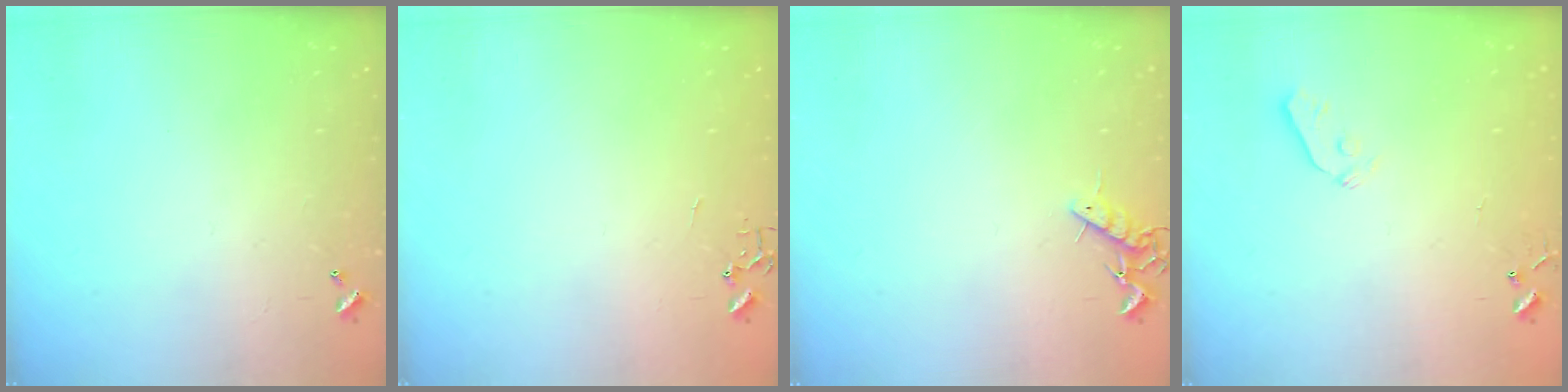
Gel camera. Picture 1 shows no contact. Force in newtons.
{"total": 0.0}
{"total": 7.4, "press": 7.4, "slide": 0.9}
{"total": 4.1, "press": 4.0, "slide": 0.6}